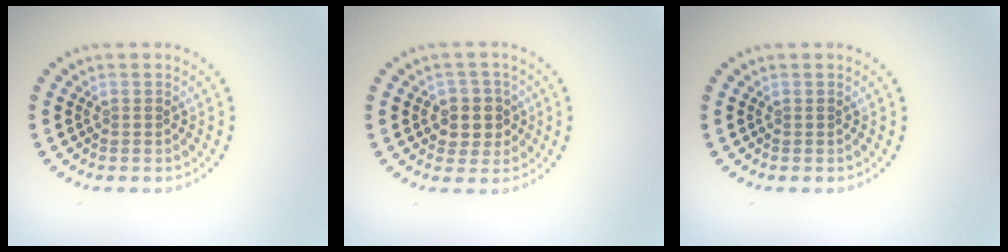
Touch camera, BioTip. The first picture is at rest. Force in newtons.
{"total": 3.0, "press": 2.8, "slide": 1.1}
{"total": 0.0}